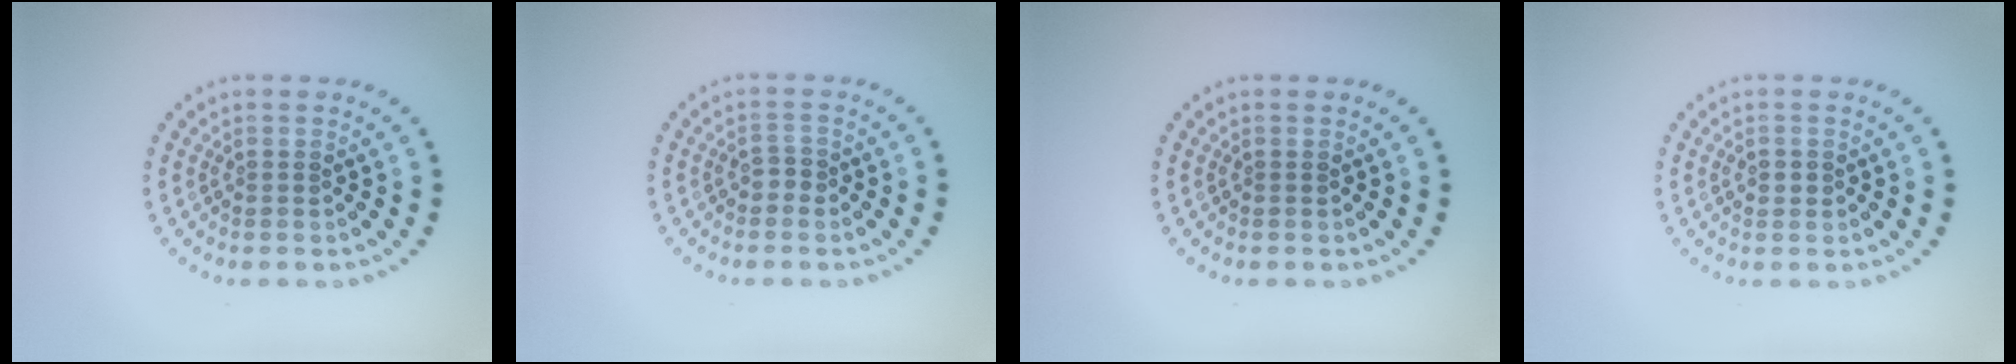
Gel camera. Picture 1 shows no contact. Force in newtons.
{"total": 1.0, "press": 0.9, "slide": 0.4}
{"total": 0.0}
{"total": 1.0, "press": 0.9, "slide": 0.2}